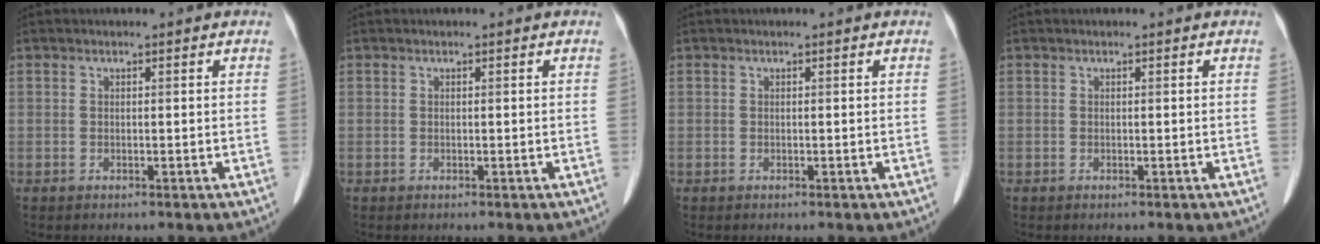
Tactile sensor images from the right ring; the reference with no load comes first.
{"total": 0.0}
{"total": 0.0}
{"total": 0.0}